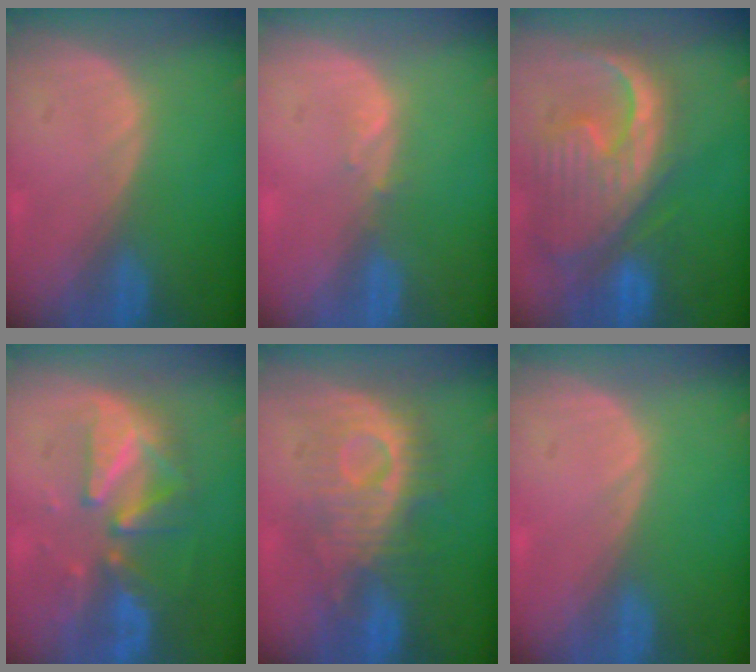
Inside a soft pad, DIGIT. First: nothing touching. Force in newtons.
{"total": 1.1, "press": 1.0, "slide": 0.4}
{"total": 13.1, "press": 11.2, "slide": 6.7}
{"total": 9.3, "press": 8.5, "slide": 3.7}
{"total": 9.1, "press": 9.1, "slide": 0.3}
{"total": 0.0}